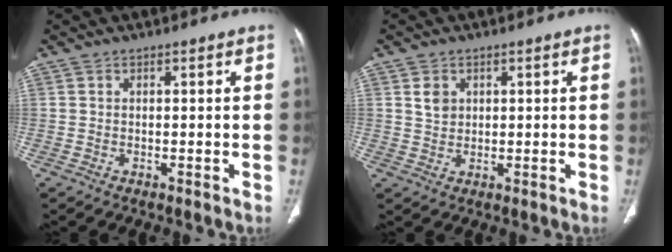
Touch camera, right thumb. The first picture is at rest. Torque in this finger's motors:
{"motor_torque": [0.56, 0.39, 0.14, -0.45, -0.02]}